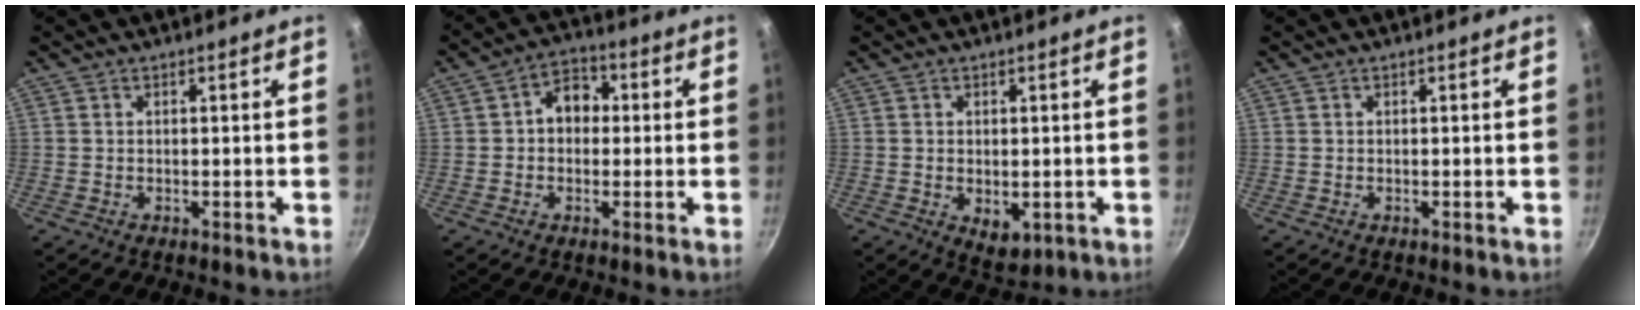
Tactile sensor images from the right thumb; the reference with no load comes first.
{"total": 6.7, "force": [0.4, 5.3, 4.1], "torque": [-0.022, 0.018, -0.004]}
{"total": 5.0, "force": [-0.7, 3.3, 3.8], "torque": [-0.050, -0.012, -0.003]}
{"total": 0.0}